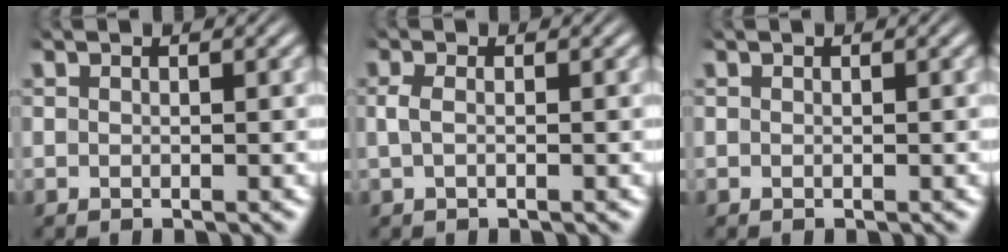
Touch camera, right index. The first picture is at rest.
{"total": 1.2, "force": [-0.7, 0.7, 0.7], "torque": [-0.031, -0.009, -0.009]}
{"total": 0.0}